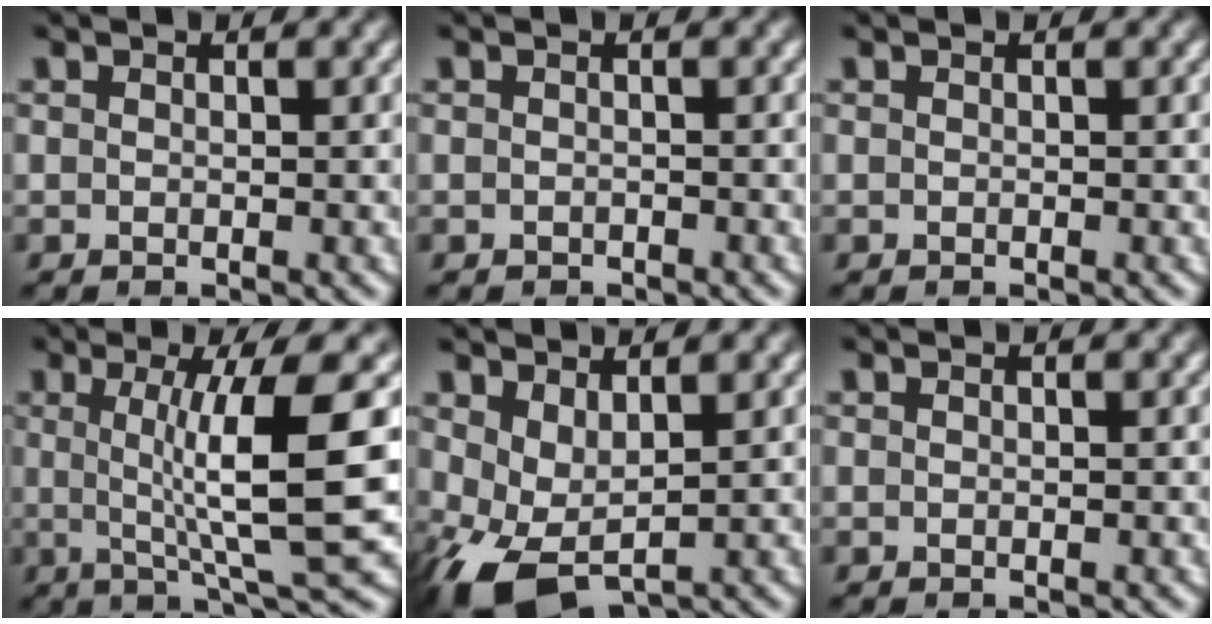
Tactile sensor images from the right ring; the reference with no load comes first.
{"total": 0.6, "force": [-0.6, 0.0, -0.3], "torque": [0.005, -0.009, -0.004]}
{"total": 0.0}
{"total": 8.5, "force": [1.5, 0.4, 8.3], "torque": [-0.116, 0.004, 0.030]}
{"total": 5.7, "force": [-2.1, 4.0, 3.4], "torque": [-0.091, -0.033, -0.021]}
{"total": 0.0}